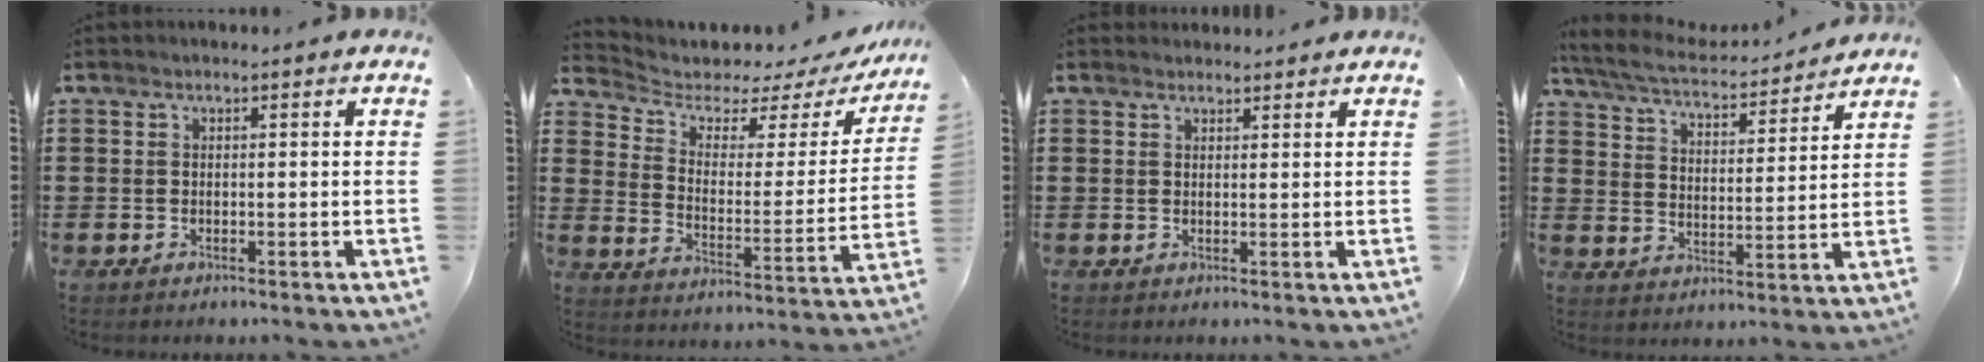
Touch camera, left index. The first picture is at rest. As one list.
[{"total": 3.9, "force": [3.2, 1.8, 1.4], "torque": [-0.052, -0.024, 0.048]}, {"total": 1.5, "force": [1.4, 0.4, 0.1], "torque": [-0.005, 0.002, 0.028]}, {"total": 5.5, "force": [5.1, 0.6, 1.9], "torque": [-0.062, -0.031, 0.084]}]